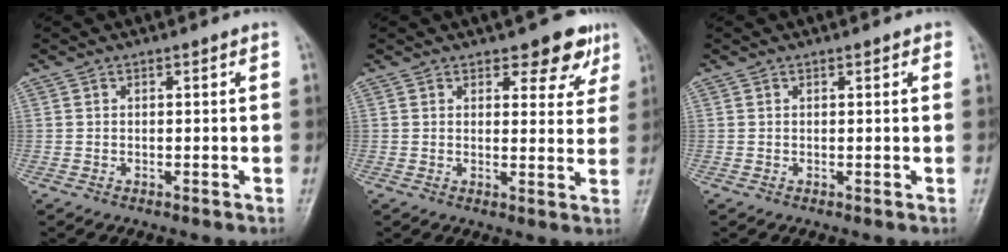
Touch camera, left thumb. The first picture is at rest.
{"total": 6.7, "force": [4.5, 3.3, 3.7], "torque": [-0.010, -0.023, 0.053]}
{"total": 0.9, "force": [0.5, 0.4, 0.6], "torque": [-0.005, 0.000, 0.004]}